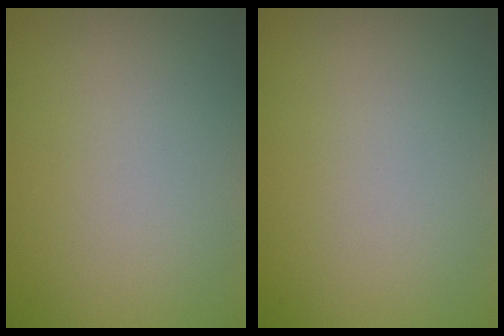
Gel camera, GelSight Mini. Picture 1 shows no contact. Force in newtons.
{"total": 0.0}